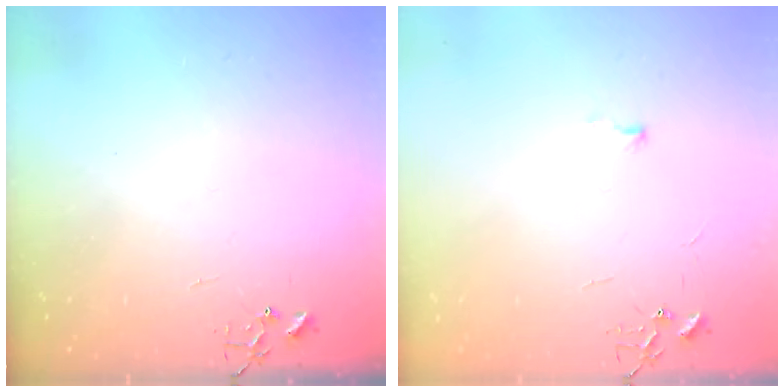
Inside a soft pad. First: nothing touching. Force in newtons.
{"total": 3.4, "press": 3.4, "slide": 0.5}